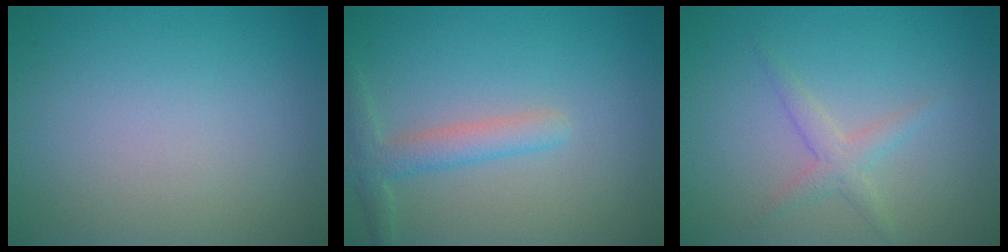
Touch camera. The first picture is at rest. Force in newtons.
{"total": 2.5, "press": 2.5, "slide": 0.0}
{"total": 1.8, "press": 1.8, "slide": 0.1}